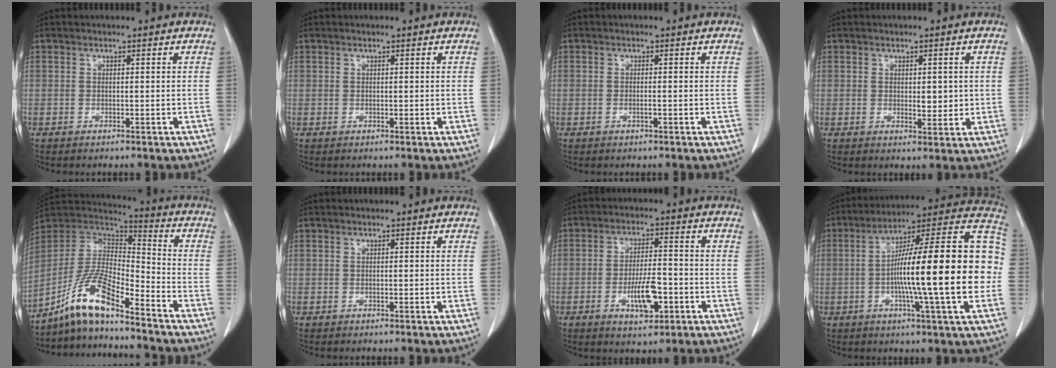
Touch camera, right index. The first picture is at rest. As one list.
[{"total": 0.0}, {"total": 0.7, "force": [-0.2, 0.0, 0.7], "torque": [-0.015, -0.001, -0.002]}, {"total": 2.9, "force": [0.3, 1.5, 2.5], "torque": [-0.030, -0.006, 0.010]}, {"total": 11.6, "force": [-8.7, 2.1, 7.5], "torque": [-0.154, 0.021, -0.164]}, {"total": 0.0}, {"total": 7.3, "force": [-2.6, 2.3, 6.4], "torque": [-0.115, 0.000, -0.039]}, {"total": 24.0, "force": [-2.0, 1.3, 23.9], "torque": [-0.305, 0.027, -0.042]}]